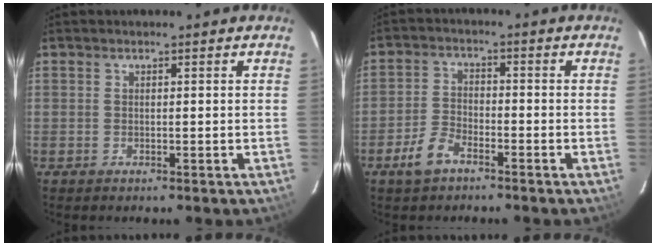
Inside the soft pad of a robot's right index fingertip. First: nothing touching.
{"total": 5.6, "force": [-3.8, 2.5, 3.2], "torque": [-0.082, 0.004, -0.075]}